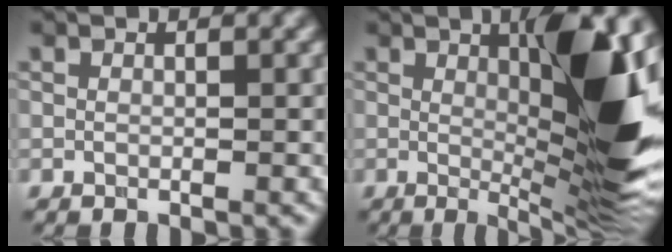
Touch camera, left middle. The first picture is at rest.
{"total": 11.6, "force": [1.7, 2.8, 11.1], "torque": [-0.143, -0.005, 0.031]}